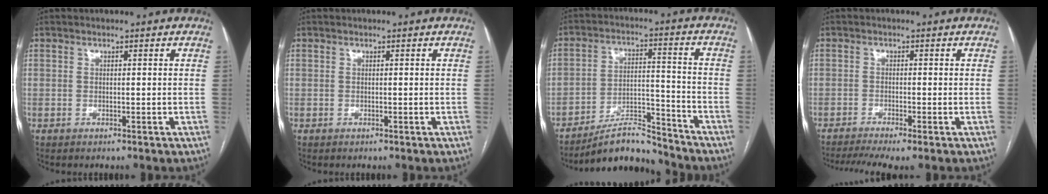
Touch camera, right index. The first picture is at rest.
{"total": 0.0}
{"total": 8.7, "force": [-8.4, 1.6, 1.9], "torque": [-0.028, 0.023, -0.143]}
{"total": 6.3, "force": [-4.6, 0.5, 4.2], "torque": [-0.073, -0.008, -0.078]}